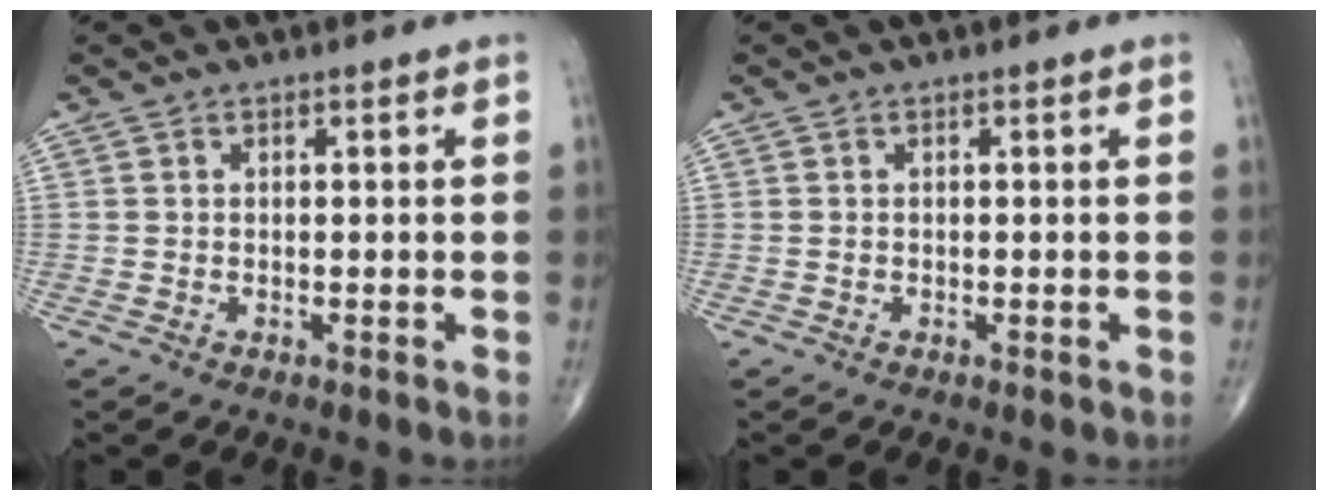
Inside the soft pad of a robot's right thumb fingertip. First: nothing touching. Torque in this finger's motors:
{"motor_torque": [1.16, 0.85, -0.19, -0.32, 0.04]}